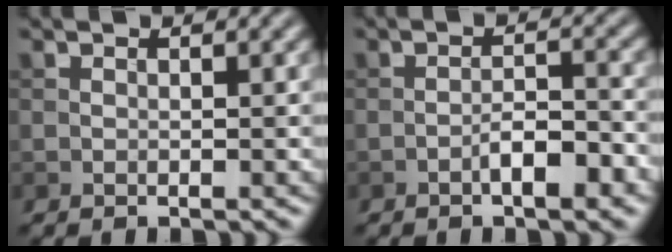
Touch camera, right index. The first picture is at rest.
{"total": 3.6, "force": [-1.7, 1.0, 3.0], "torque": [-0.051, 0.008, -0.030]}